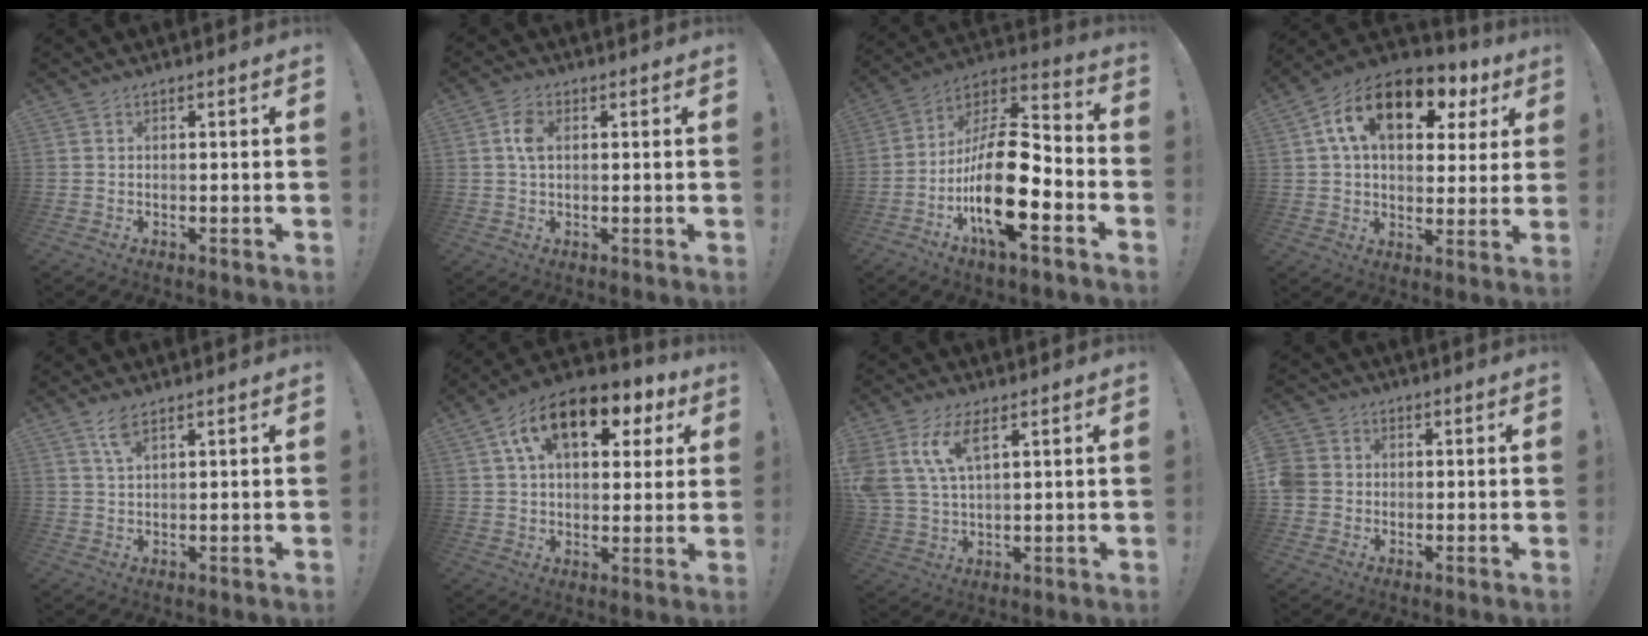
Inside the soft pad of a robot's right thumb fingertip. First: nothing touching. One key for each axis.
{"total": 5.1, "fx": 0.9, "fy": 2.9, "fz": 4.0, "tx": -0.074, "ty": 0.002, "tz": 0.013}
{"total": 22.6, "fx": -6.9, "fy": 8.6, "fz": 19.8, "tx": -0.376, "ty": 0.035, "tz": -0.110}
{"total": 17.4, "fx": 7.4, "fy": 10.2, "fz": 12.1, "tx": -0.198, "ty": -0.019, "tz": 0.128}
{"total": 4.3, "fx": 2.5, "fy": 1.2, "fz": 3.2, "tx": -0.068, "ty": 0.000, "tz": 0.045}
{"total": 16.1, "fx": 6.9, "fy": 9.4, "fz": 11.1, "tx": -0.178, "ty": -0.018, "tz": 0.123}
{"total": 10.7, "fx": 5.4, "fy": 5.2, "fz": 7.7, "tx": -0.174, "ty": -0.010, "tz": 0.101}
{"total": 5.4, "fx": -0.2, "fy": 5.0, "fz": 2.0, "tx": -0.054, "ty": 0.011, "tz": -0.001}